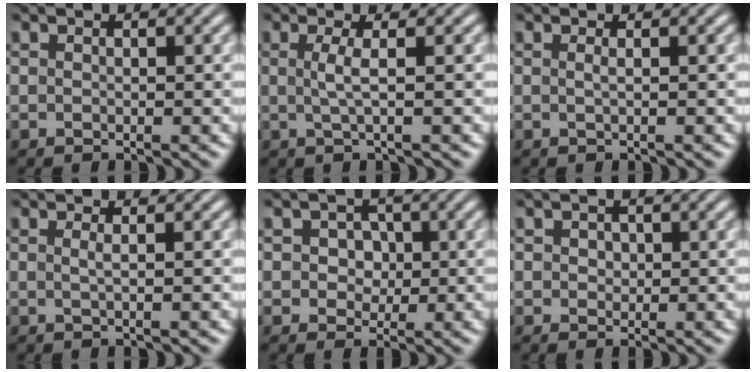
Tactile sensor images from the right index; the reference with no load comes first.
{"total": 1.8, "force": [0.0, -0.4, 1.7], "torque": [-0.035, -0.004, 0.005]}
{"total": 0.6, "force": [0.0, -0.3, 0.5], "torque": [-0.012, -0.003, 0.001]}
{"total": 0.9, "force": [0.1, -0.3, 0.8], "torque": [-0.018, -0.003, 0.001]}
{"total": 3.3, "force": [0.0, 3.2, 1.0], "torque": [-0.018, -0.009, -0.002]}
{"total": 1.0, "force": [0.2, 0.9, 0.3], "torque": [-0.008, -0.005, 0.006]}